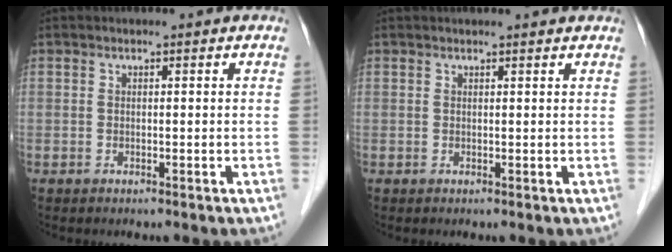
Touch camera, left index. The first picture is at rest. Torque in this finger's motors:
{"motor_torque": [0.87, -1.25, 0.19, 0.03]}